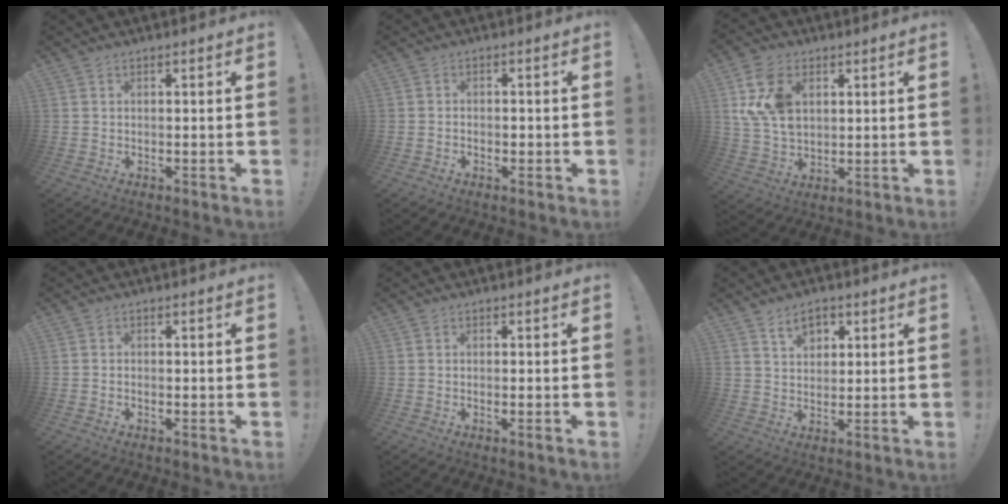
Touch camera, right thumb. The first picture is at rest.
{"total": 1.5, "force": [-1.0, 0.9, 0.6], "torque": [-0.015, 0.007, -0.016]}
{"total": 13.7, "force": [4.7, 9.3, 8.9], "torque": [-0.180, -0.007, 0.092]}
{"total": 0.8, "force": [-0.8, 0.3, 0.2], "torque": [-0.009, 0.005, -0.012]}
{"total": 1.2, "force": [-0.3, -0.1, 1.1], "torque": [-0.022, 0.000, -0.006]}
{"total": 6.3, "force": [3.2, 4.3, 3.3], "torque": [-0.044, -0.005, 0.057]}